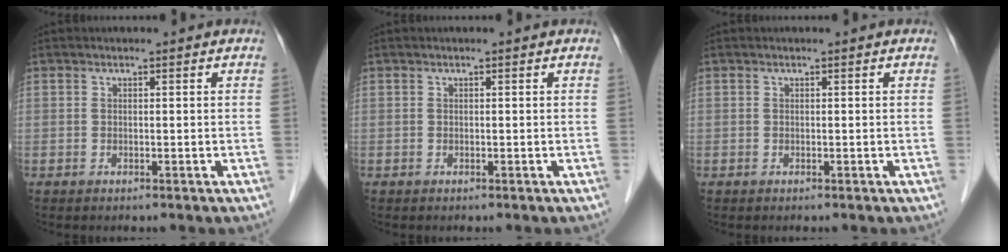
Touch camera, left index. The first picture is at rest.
{"total": 0.0}
{"total": 0.0}